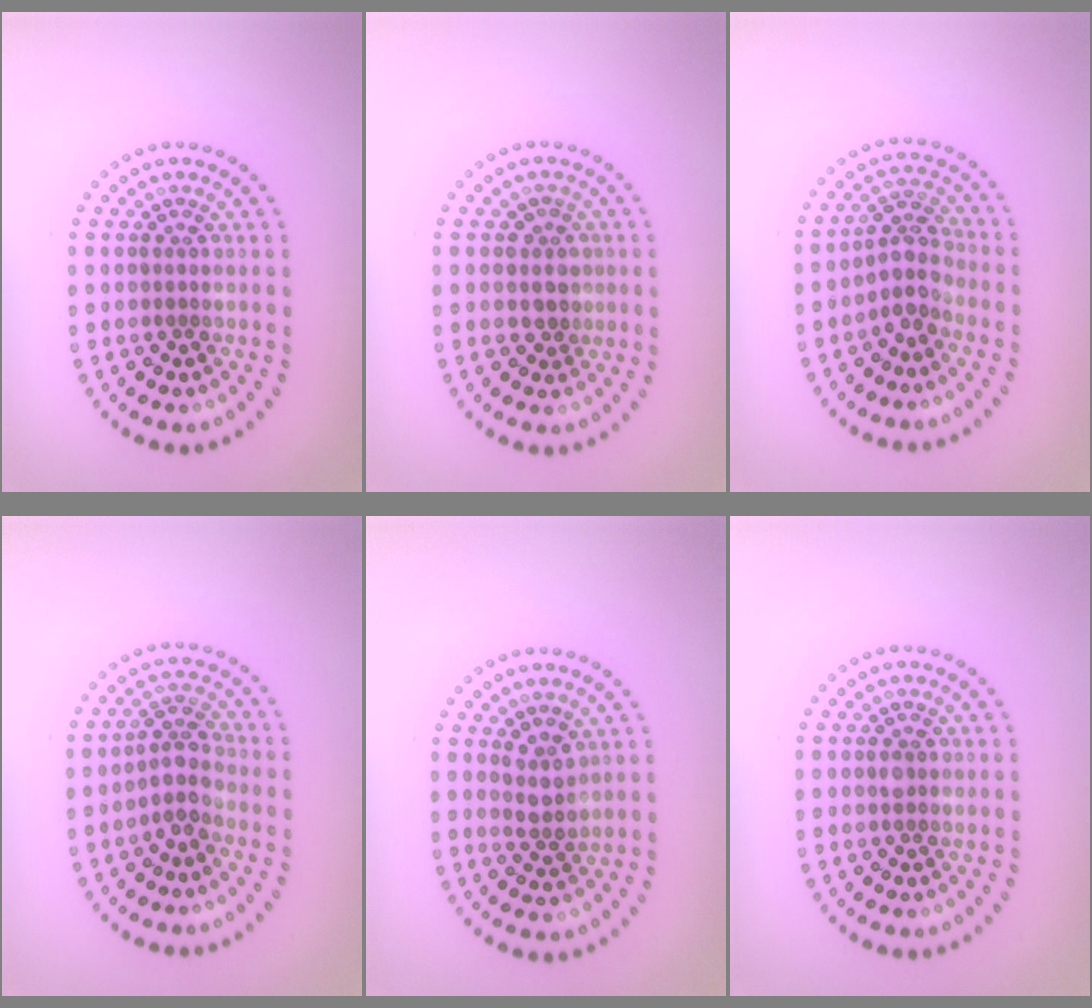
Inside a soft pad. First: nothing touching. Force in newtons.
{"total": 2.2, "press": 1.8, "slide": 1.2}
{"total": 2.9, "press": 2.4, "slide": 1.7}
{"total": 2.5, "press": 2.1, "slide": 1.3}
{"total": 2.0, "press": 1.7, "slide": 1.0}
{"total": 1.0, "press": 0.9, "slide": 0.1}